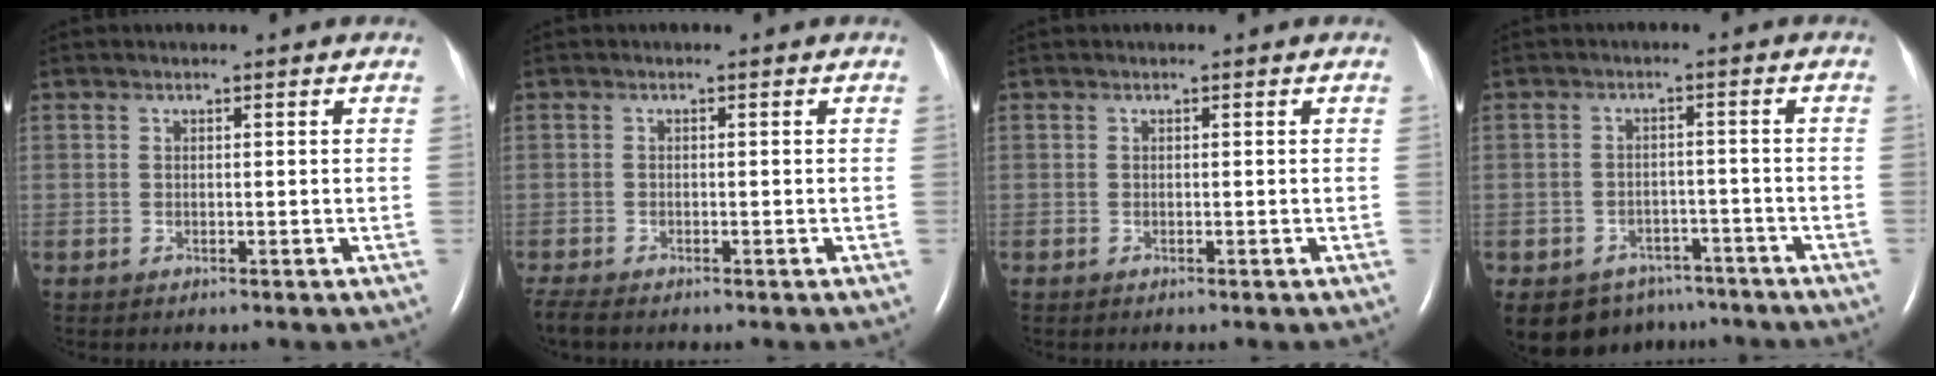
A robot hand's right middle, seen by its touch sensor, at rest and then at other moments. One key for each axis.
{"total": 2.5, "fx": -2.2, "fy": 0.4, "fz": 1.2, "tx": -0.031, "ty": -0.010, "tz": -0.038}
{"total": 0.0}
{"total": 9.1, "fx": -6.8, "fy": 5.9, "fz": 1.4, "tx": -0.026, "ty": 0.014, "tz": -0.085}